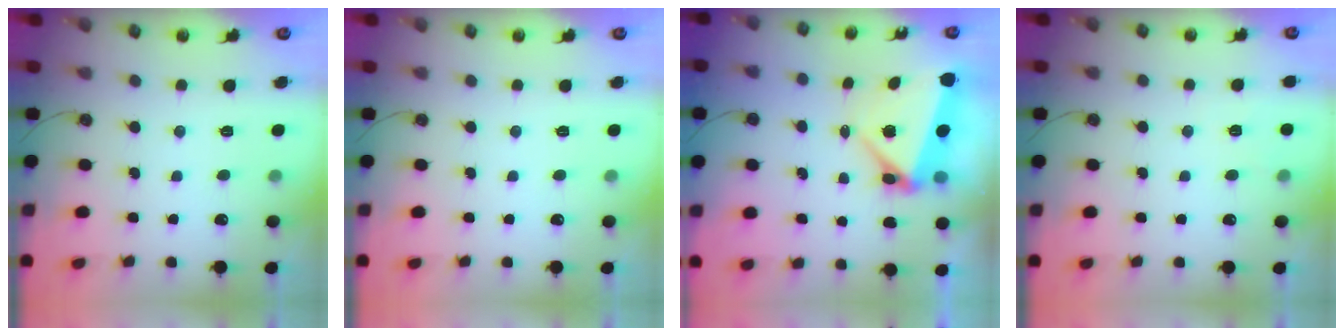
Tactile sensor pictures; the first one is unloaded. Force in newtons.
{"total": 0.0}
{"total": 6.3, "press": 6.2, "slide": 1.0}
{"total": 2.9, "press": 2.9, "slide": 0.2}